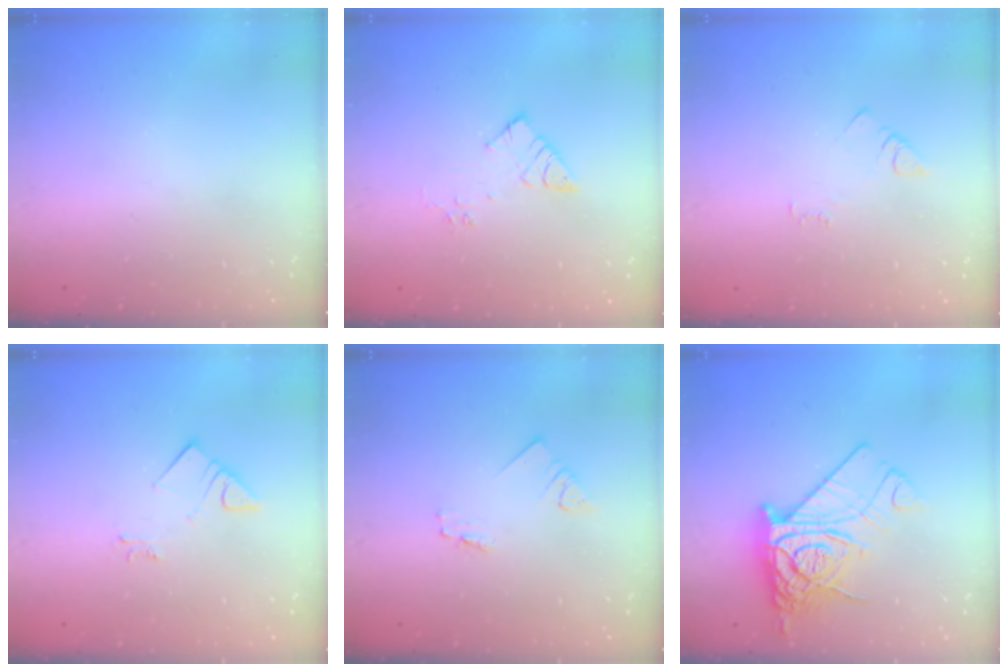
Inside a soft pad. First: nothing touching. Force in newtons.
{"total": 7.2, "press": 7.2, "slide": 0.5}
{"total": 3.2, "press": 3.2, "slide": 0.4}
{"total": 3.5, "press": 3.5, "slide": 0.2}
{"total": 1.2, "press": 1.2, "slide": 0.1}
{"total": 16.9, "press": 16.8, "slide": 1.7}